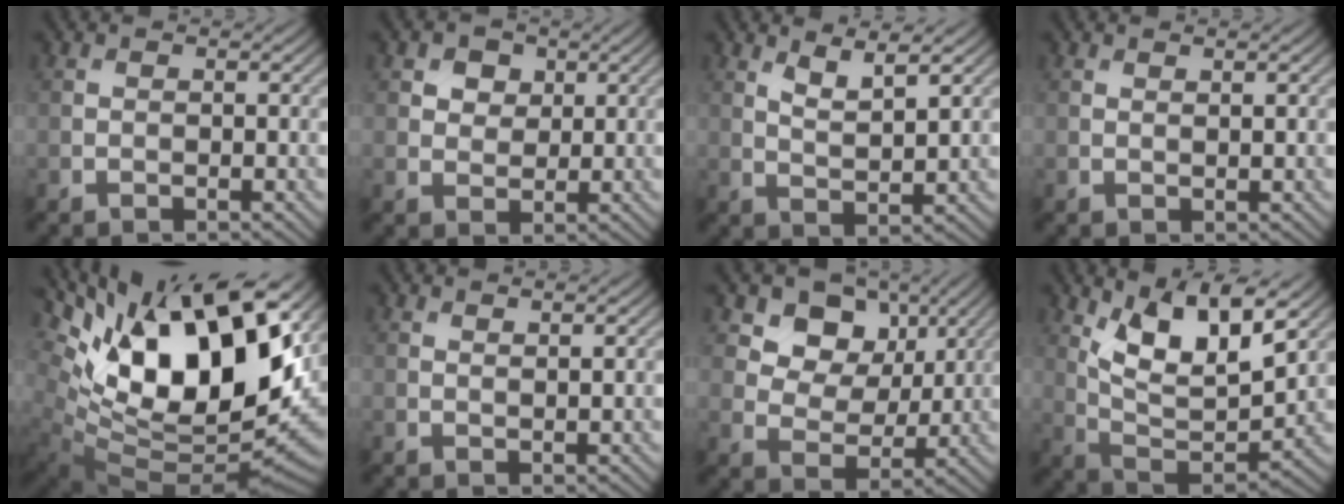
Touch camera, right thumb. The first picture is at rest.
{"total": 3.8, "force": [1.9, 2.8, 1.7], "torque": [-0.036, -0.007, 0.033]}
{"total": 3.9, "force": [2.7, 0.7, 2.8], "torque": [-0.057, -0.005, 0.058]}
{"total": 0.8, "force": [0.6, 0.0, 0.6], "torque": [-0.009, 0.002, 0.011]}
{"total": 19.1, "force": [4.7, 9.6, 15.9], "torque": [-0.270, -0.009, 0.095]}
{"total": 1.1, "force": [0.8, 0.1, 0.8], "torque": [-0.015, 0.001, 0.015]}
{"total": 8.9, "force": [4.4, 6.4, 4.2], "torque": [-0.079, -0.018, 0.082]}
{"total": 12.2, "force": [6.2, 4.7, 9.4], "torque": [-0.195, -0.002, 0.118]}